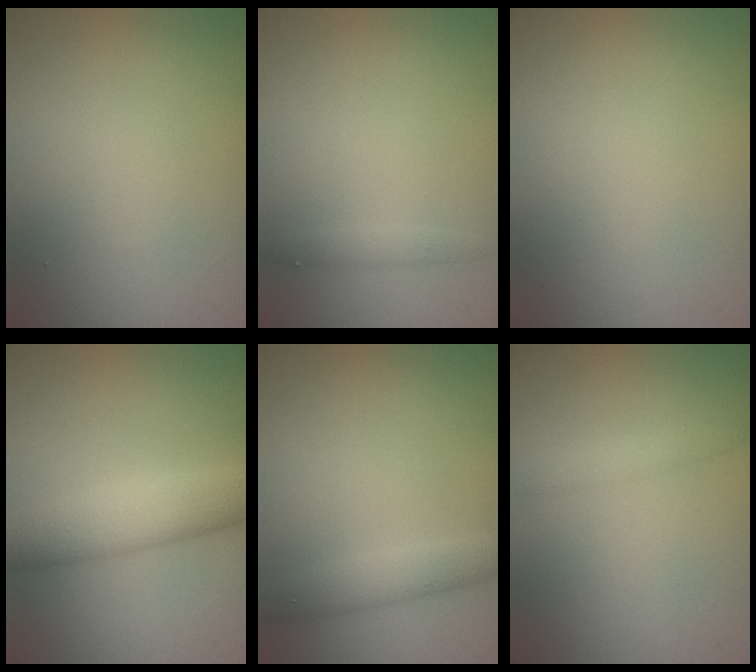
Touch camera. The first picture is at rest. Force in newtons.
{"total": 1.0, "press": 1.0, "slide": 0.1}
{"total": 0.0}
{"total": 5.8, "press": 5.8, "slide": 0.1}
{"total": 2.6, "press": 2.6, "slide": 0.1}
{"total": 1.3, "press": 1.3, "slide": 0.0}